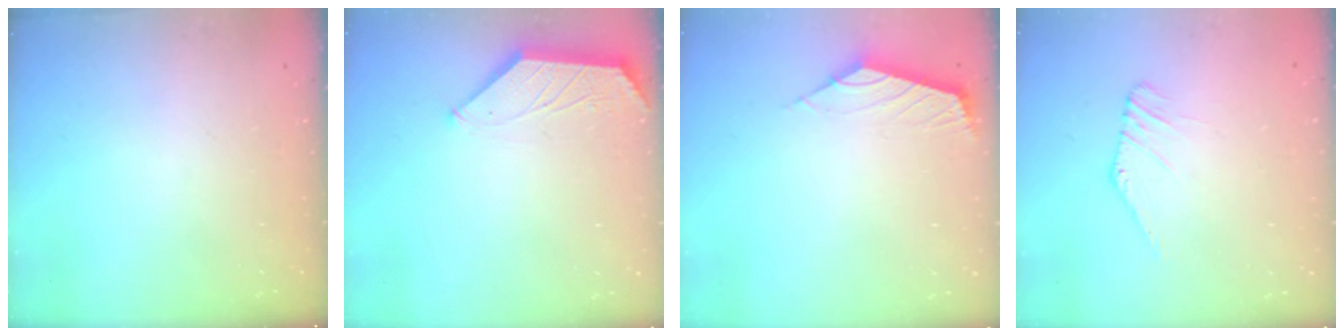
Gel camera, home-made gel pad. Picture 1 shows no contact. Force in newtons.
{"total": 1.9, "press": 1.9, "slide": 0.5}
{"total": 2.4, "press": 2.3, "slide": 0.6}
{"total": 1.7, "press": 1.7, "slide": 0.2}